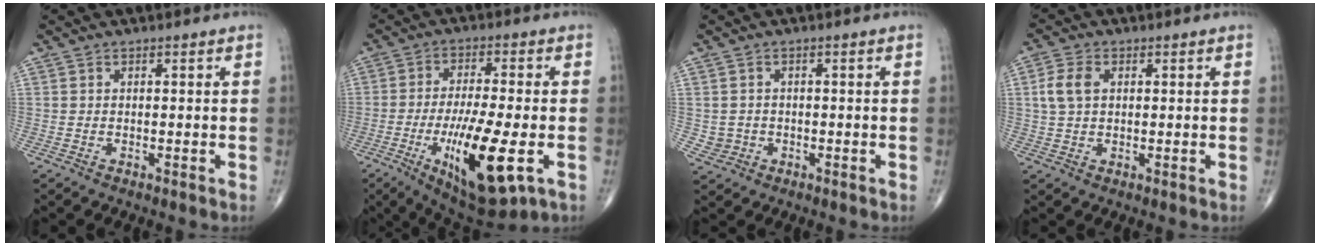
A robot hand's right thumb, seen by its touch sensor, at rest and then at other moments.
{"total": 16.4, "force": [-5.1, 4.7, 14.9], "torque": [-0.264, -0.007, -0.074]}
{"total": 2.6, "force": [-0.5, 2.5, 0.4], "torque": [0.004, 0.007, -0.006]}
{"total": 4.9, "force": [1.0, 3.2, 3.6], "torque": [-0.080, 0.006, 0.018]}